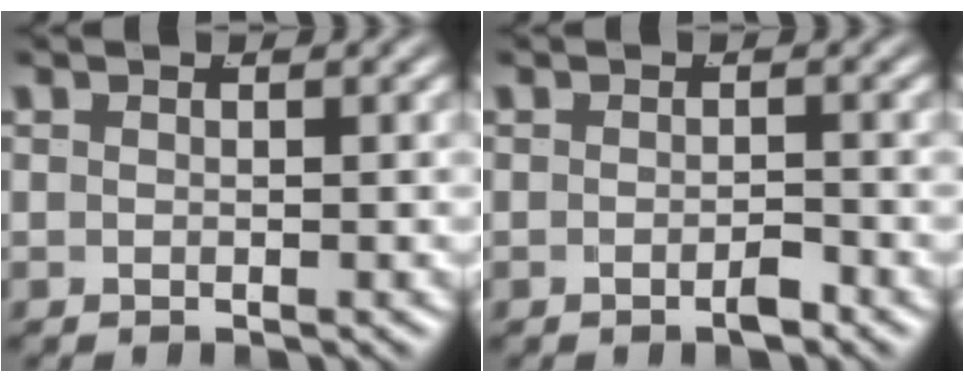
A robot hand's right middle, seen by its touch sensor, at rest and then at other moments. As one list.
[{"total": 1.2, "force": [-0.9, 0.1, 0.7], "torque": [-0.008, 0.002, -0.019]}]